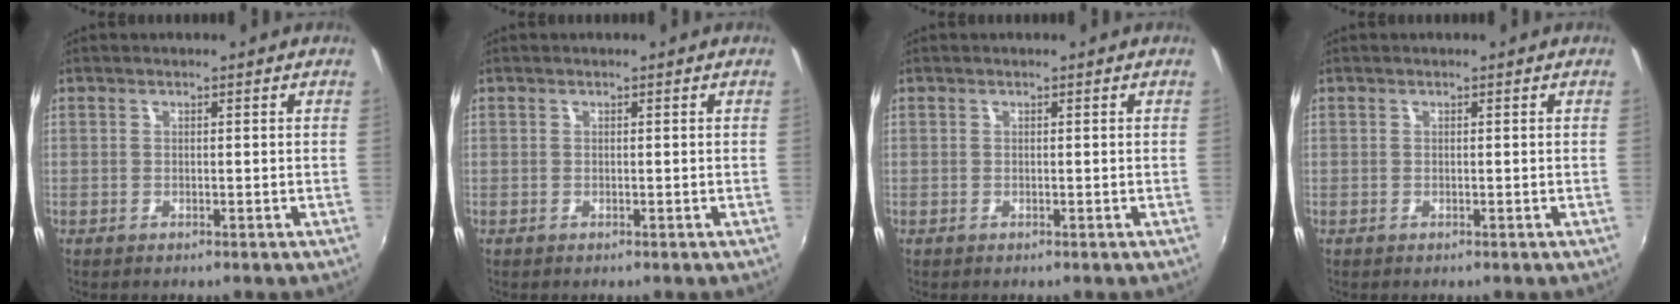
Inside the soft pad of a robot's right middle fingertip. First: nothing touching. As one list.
[{"total": 0.0}, {"total": 0.0}, {"total": 0.0}]